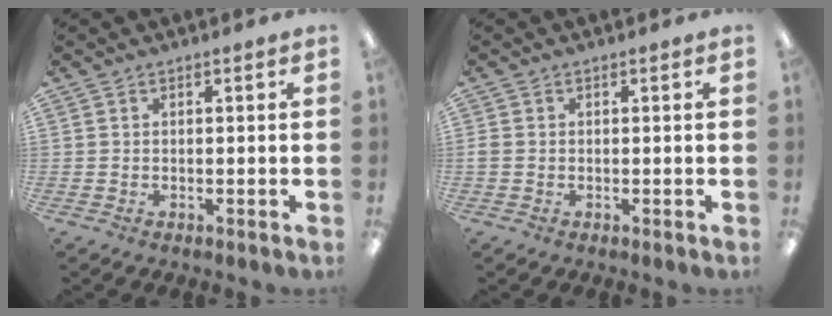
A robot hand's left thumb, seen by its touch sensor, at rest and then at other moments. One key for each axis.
{"total": 0.9, "fx": -0.2, "fy": 0.7, "fz": 0.5, "tx": -0.010, "ty": 0.004, "tz": -0.004}